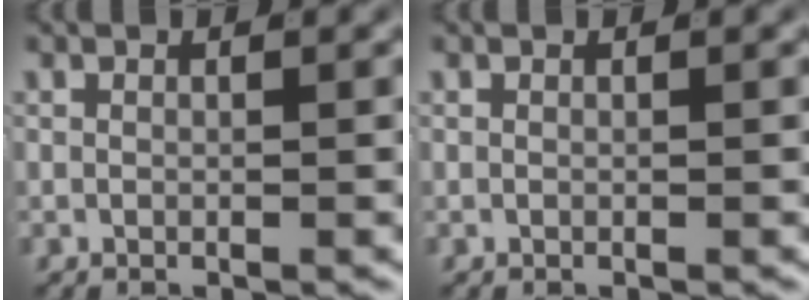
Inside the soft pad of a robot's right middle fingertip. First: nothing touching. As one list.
[{"total": 0.0}]